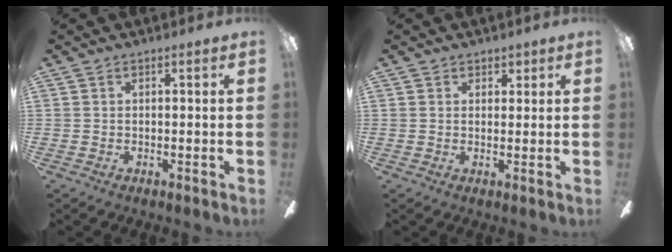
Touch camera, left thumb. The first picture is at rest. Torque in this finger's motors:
{"motor_torque": [0.15, -0.05, -0.07, -0.10, -0.01]}